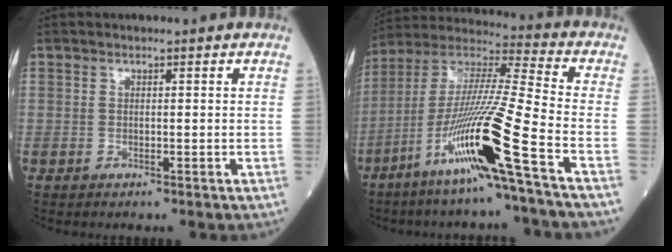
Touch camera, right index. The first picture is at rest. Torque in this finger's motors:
{"motor_torque": [1.93, -0.21, 1.06, 0.21]}